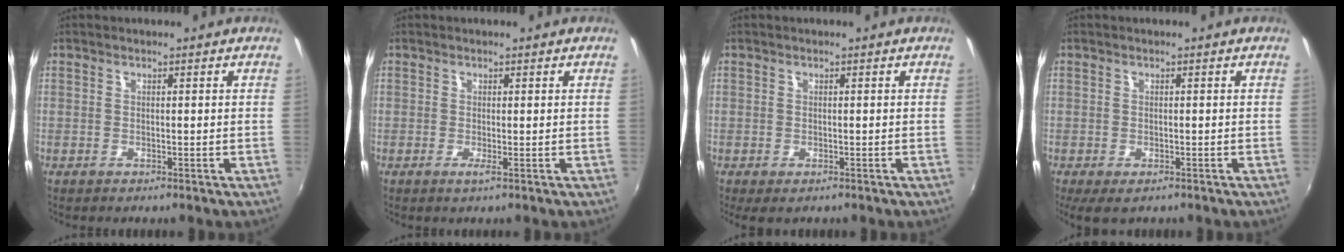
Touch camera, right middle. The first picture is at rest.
{"total": 0.7, "force": [-0.1, -0.2, 0.7], "torque": [-0.014, -0.005, -0.004]}
{"total": 1.5, "force": [-0.8, 0.8, 1.0], "torque": [-0.020, -0.008, -0.011]}
{"total": 4.0, "force": [-2.5, 1.8, 2.6], "torque": [-0.049, -0.022, -0.035]}